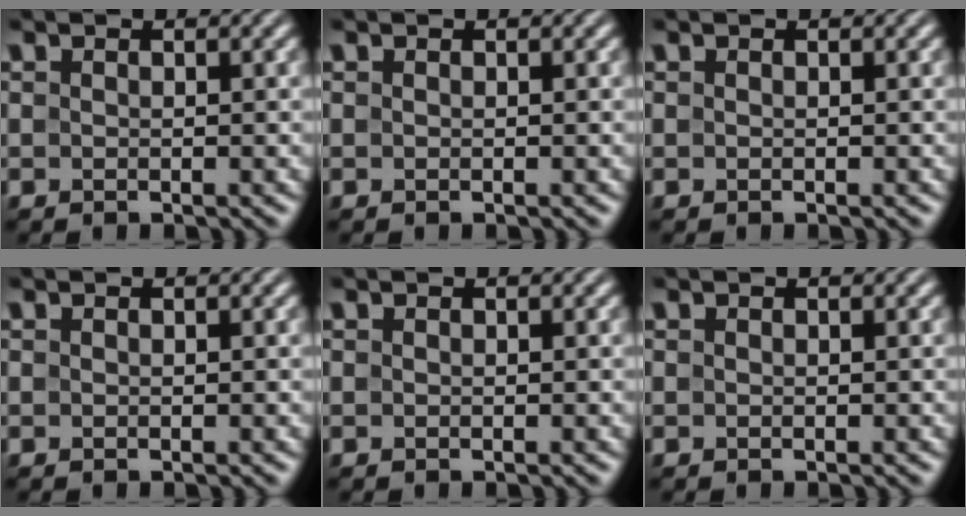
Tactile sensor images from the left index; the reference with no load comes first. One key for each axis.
{"total": 0.0}
{"total": 0.0}
{"total": 0.0}
{"total": 0.0}
{"total": 0.0}